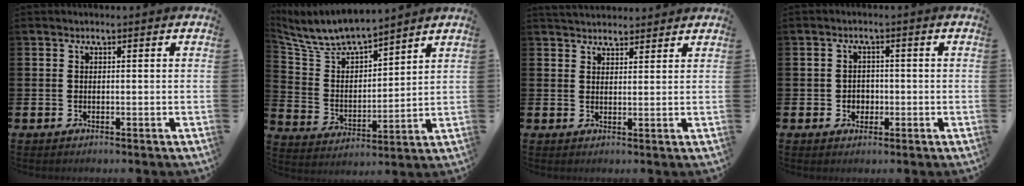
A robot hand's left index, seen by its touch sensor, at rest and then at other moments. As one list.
[{"total": 7.5, "force": [7.2, 1.3, 1.9], "torque": [-0.078, -0.051, 0.125]}, {"total": 3.3, "force": [3.2, 0.8, -0.1], "torque": [0.004, -0.016, 0.057]}, {"total": 2.1, "force": [-0.3, 2.0, 0.6], "torque": [-0.004, 0.001, -0.014]}]